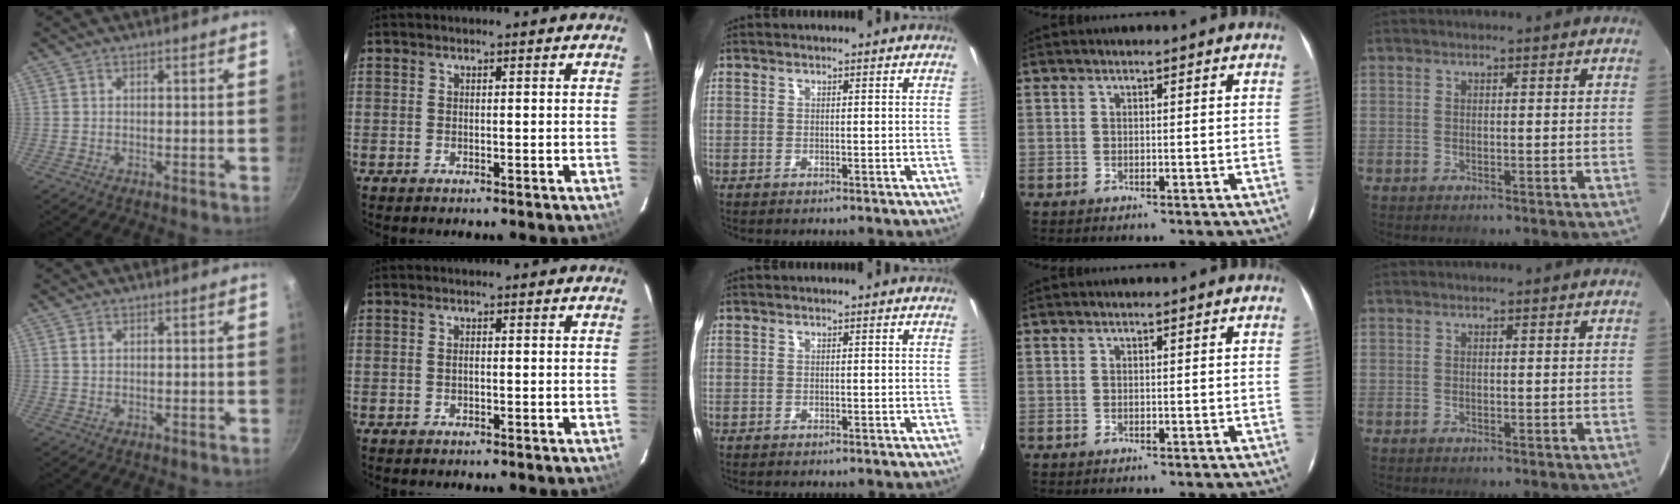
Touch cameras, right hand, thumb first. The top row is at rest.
{"thumb": {"total": 1.1, "force": [0.4, 0.8, 0.7], "torque": [-0.012, 0.001, 0.008]}, "index": {"total": 0.7, "force": [-0.1, 0.3, 0.6], "torque": [-0.013, 0.002, -0.003]}}